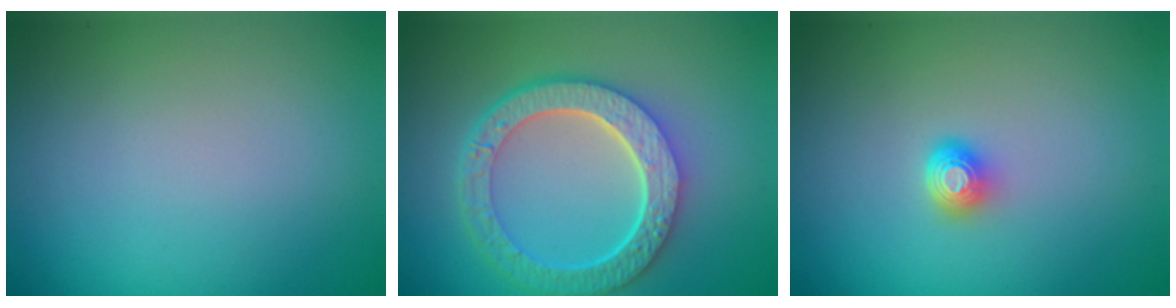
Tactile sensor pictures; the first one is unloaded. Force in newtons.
{"total": 6.7, "press": 5.1, "slide": 4.4}
{"total": 1.7, "press": 1.3, "slide": 1.1}